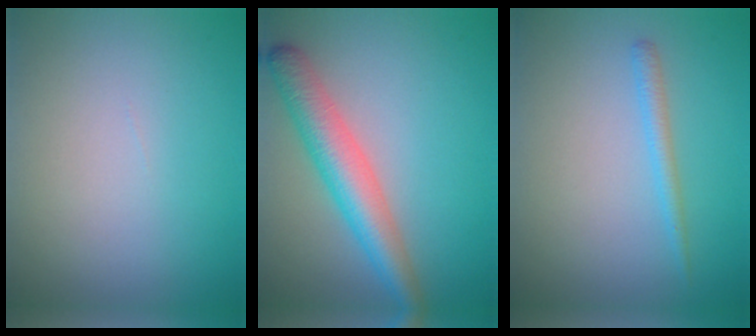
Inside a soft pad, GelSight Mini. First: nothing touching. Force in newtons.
{"total": 5.2, "press": 5.1, "slide": 0.2}
{"total": 1.5, "press": 1.5, "slide": 0.0}